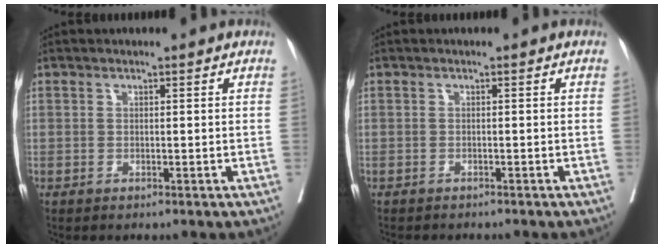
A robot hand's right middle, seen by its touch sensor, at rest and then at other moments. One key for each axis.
{"total": 3.9, "fx": -3.5, "fy": 0.7, "fz": 1.5, "tx": -0.023, "ty": -0.006, "tz": -0.043}